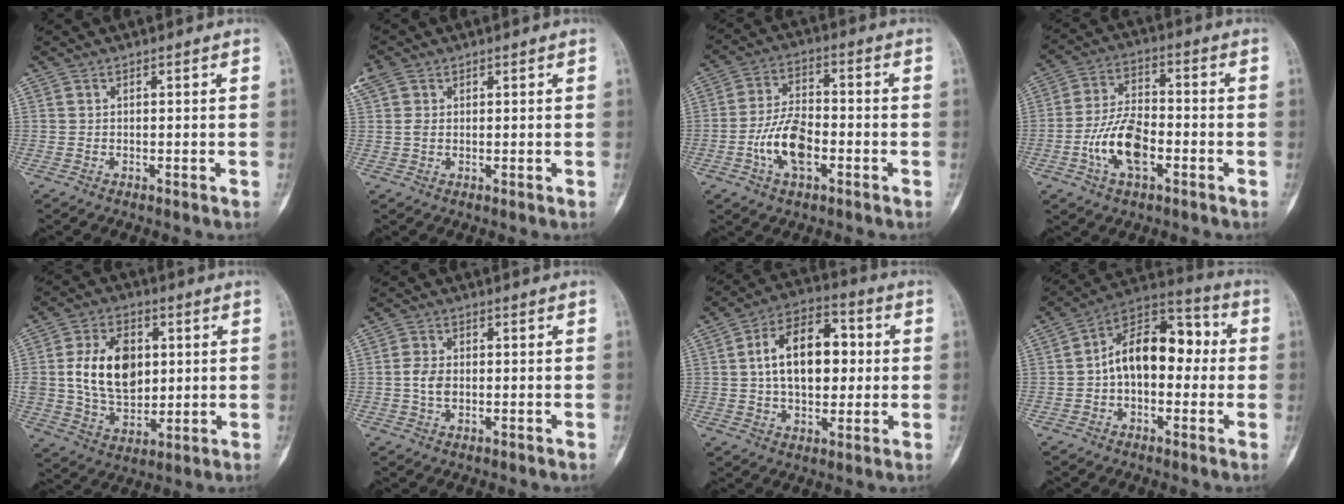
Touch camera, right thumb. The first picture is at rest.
{"total": 4.0, "force": [1.6, 2.9, 2.2], "torque": [-0.055, 0.012, 0.036]}
{"total": 10.1, "force": [-3.2, 5.2, 8.0], "torque": [-0.143, 0.021, -0.064]}
{"total": 11.1, "force": [-3.6, 5.7, 8.8], "torque": [-0.160, 0.024, -0.071]}
{"total": 15.1, "force": [2.4, 10.4, 10.8], "torque": [-0.152, -0.009, 0.049]}
{"total": 3.6, "force": [-0.4, 2.4, 2.7], "torque": [-0.050, 0.004, -0.013]}
{"total": 15.4, "force": [1.6, 9.4, 12.1], "torque": [-0.168, 0.022, 0.020]}
{"total": 14.9, "force": [-0.1, 9.2, 11.7], "torque": [-0.149, 0.048, -0.019]}